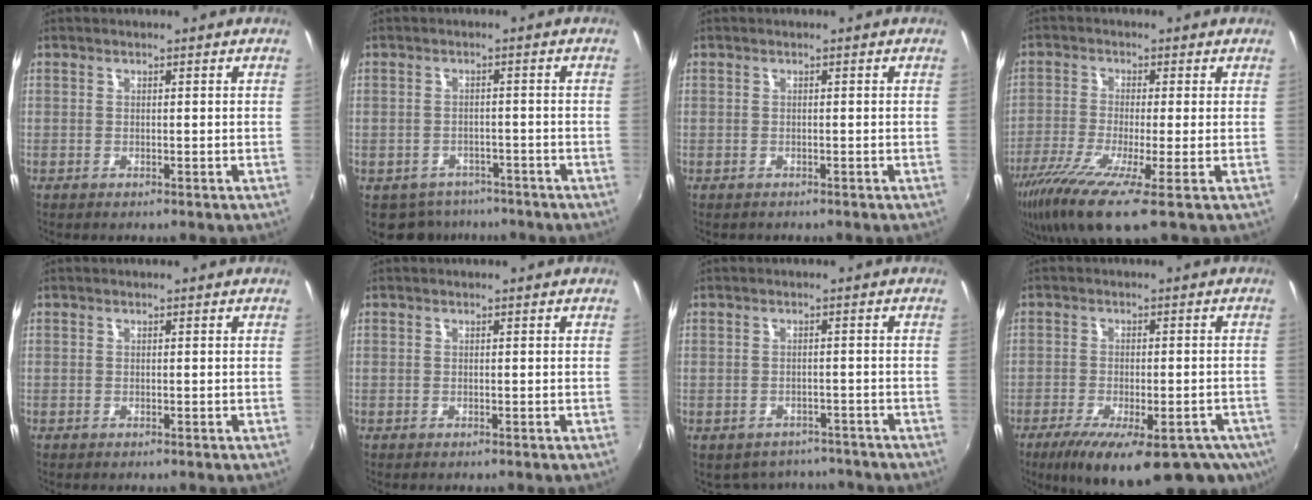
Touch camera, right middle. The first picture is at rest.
{"total": 8.9, "force": [-6.0, 6.0, 2.7], "torque": [-0.079, -0.007, -0.080]}
{"total": 1.3, "force": [-0.5, 1.2, 0.3], "torque": [-0.005, -0.001, -0.005]}
{"total": 11.6, "force": [-6.2, 1.3, 9.7], "torque": [-0.211, -0.043, -0.117]}
{"total": 0.0}
{"total": 0.0}
{"total": 8.2, "force": [-6.2, 4.9, 2.3], "torque": [-0.060, -0.005, -0.079]}
{"total": 20.9, "force": [-12.0, 7.8, 15.3], "torque": [-0.261, -0.053, -0.159]}